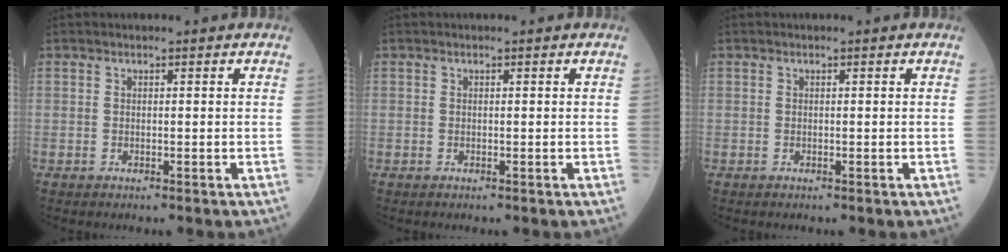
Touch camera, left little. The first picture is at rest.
{"total": 0.0}
{"total": 0.0}